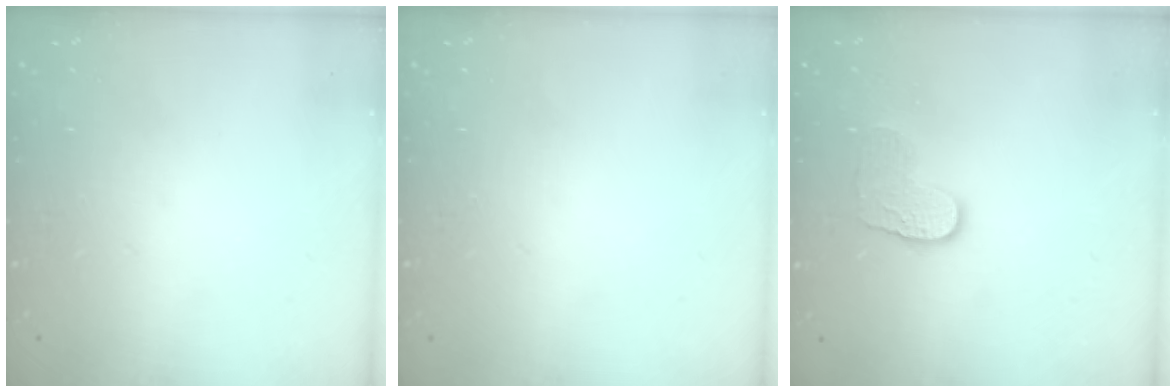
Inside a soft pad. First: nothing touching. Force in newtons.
{"total": 0.0}
{"total": 6.6, "press": 6.6, "slide": 0.3}